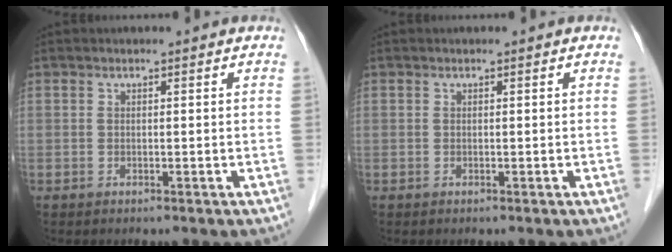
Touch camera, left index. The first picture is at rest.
{"total": 0.0}